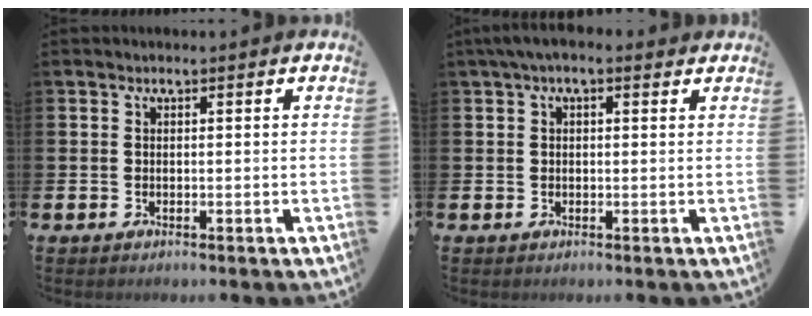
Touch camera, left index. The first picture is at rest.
{"total": 2.2, "force": [1.3, 1.0, 1.5], "torque": [-0.031, 0.009, 0.022]}